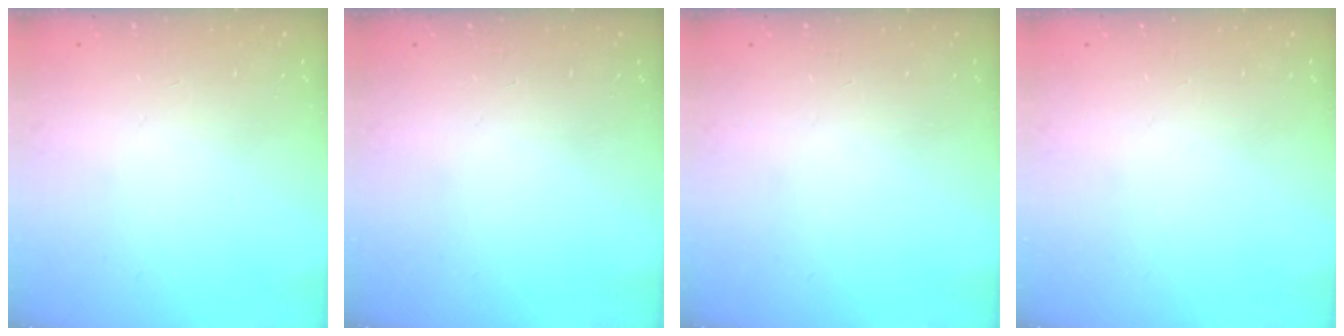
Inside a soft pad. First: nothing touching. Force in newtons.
{"total": 0.0}
{"total": 0.0}
{"total": 0.0}